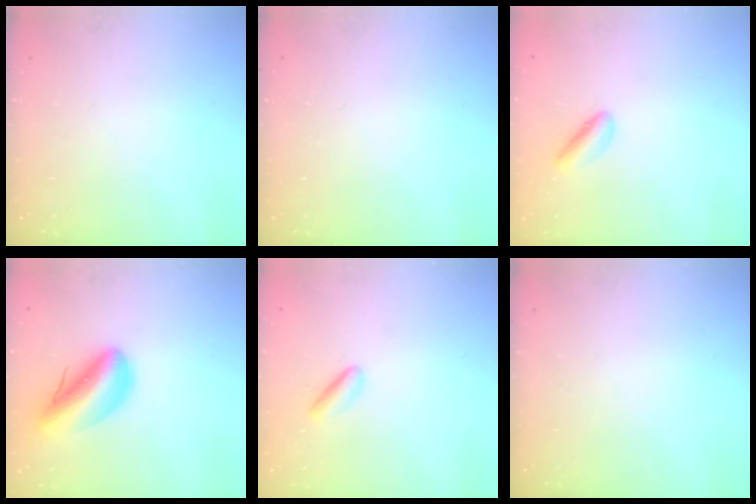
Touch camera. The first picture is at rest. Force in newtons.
{"total": 0.0}
{"total": 3.2, "press": 3.1, "slide": 0.8}
{"total": 11.5, "press": 10.8, "slide": 3.7}
{"total": 2.4, "press": 2.4, "slide": 0.4}
{"total": 0.0}